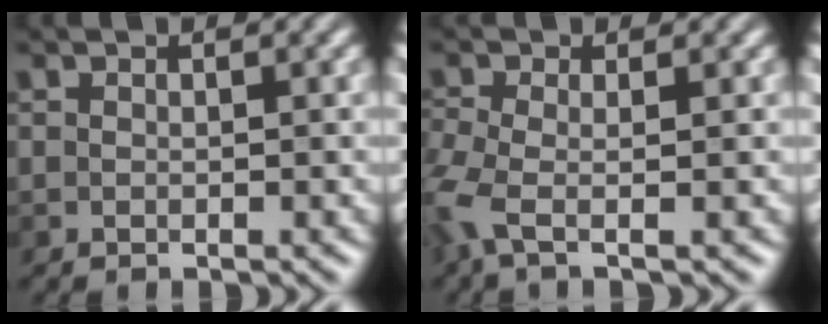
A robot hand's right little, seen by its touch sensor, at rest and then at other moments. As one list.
[{"total": 3.4, "force": [-1.0, 1.3, 2.9], "torque": [-0.087, 0.006, -0.027]}]